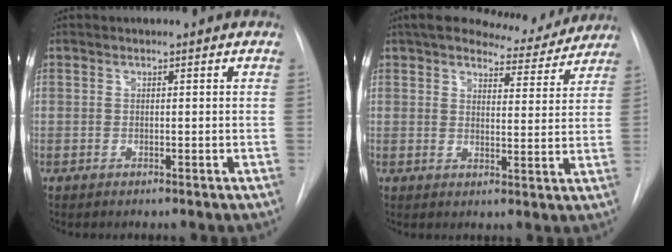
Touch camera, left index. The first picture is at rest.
{"total": 10.2, "force": [9.3, 2.6, 3.1], "torque": [-0.034, -0.004, 0.117]}